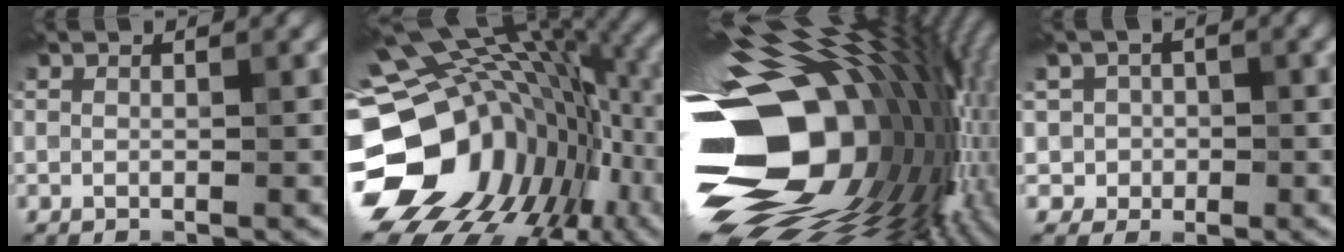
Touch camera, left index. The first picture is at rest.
{"total": 18.3, "force": [-2.9, 13.6, 11.9], "torque": [-0.215, -0.023, -0.012]}
{"total": 19.5, "force": [-1.1, 12.6, 14.8], "torque": [-0.276, -0.020, -0.021]}
{"total": 3.0, "force": [0.0, 3.0, 0.4], "torque": [0.012, 0.022, -0.015]}